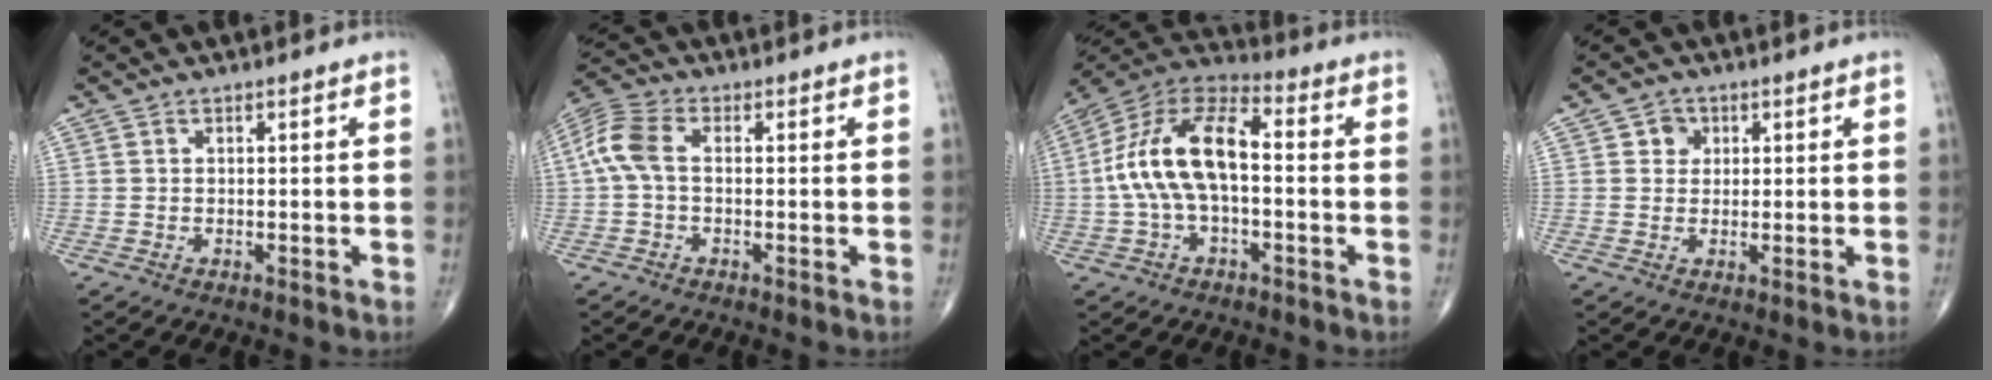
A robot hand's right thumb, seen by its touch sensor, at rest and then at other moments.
{"total": 6.4, "force": [0.0, 3.6, 5.3], "torque": [-0.127, 0.020, -0.009]}
{"total": 15.4, "force": [-0.4, 7.5, 13.4], "torque": [-0.258, 0.046, -0.018]}
{"total": 2.5, "force": [0.9, 2.1, 0.9], "torque": [0.000, -0.002, 0.010]}